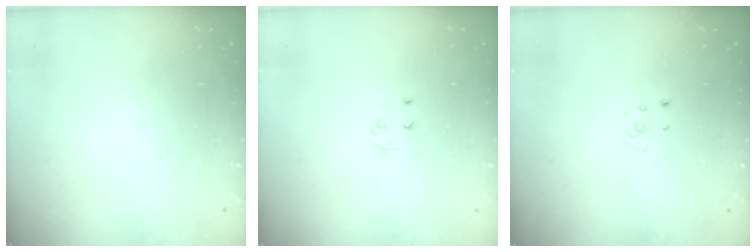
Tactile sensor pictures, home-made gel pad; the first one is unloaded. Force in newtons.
{"total": 3.7, "press": 3.7, "slide": 0.4}
{"total": 2.3, "press": 2.3, "slide": 0.2}